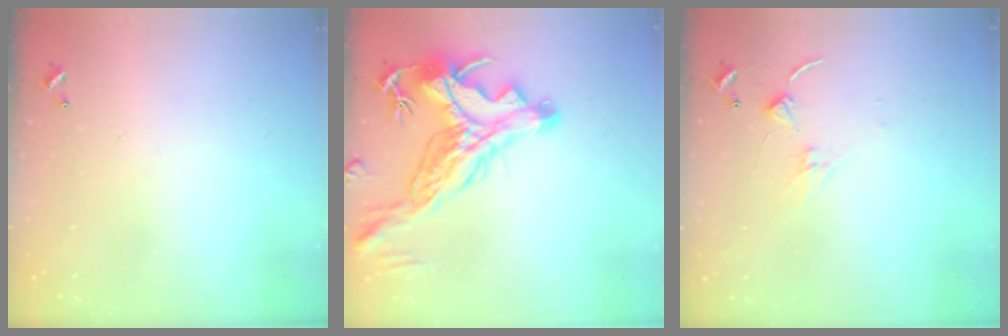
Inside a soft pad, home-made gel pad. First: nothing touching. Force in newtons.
{"total": 9.1, "press": 8.9, "slide": 2.0}
{"total": 0.6, "press": 0.5, "slide": 0.3}